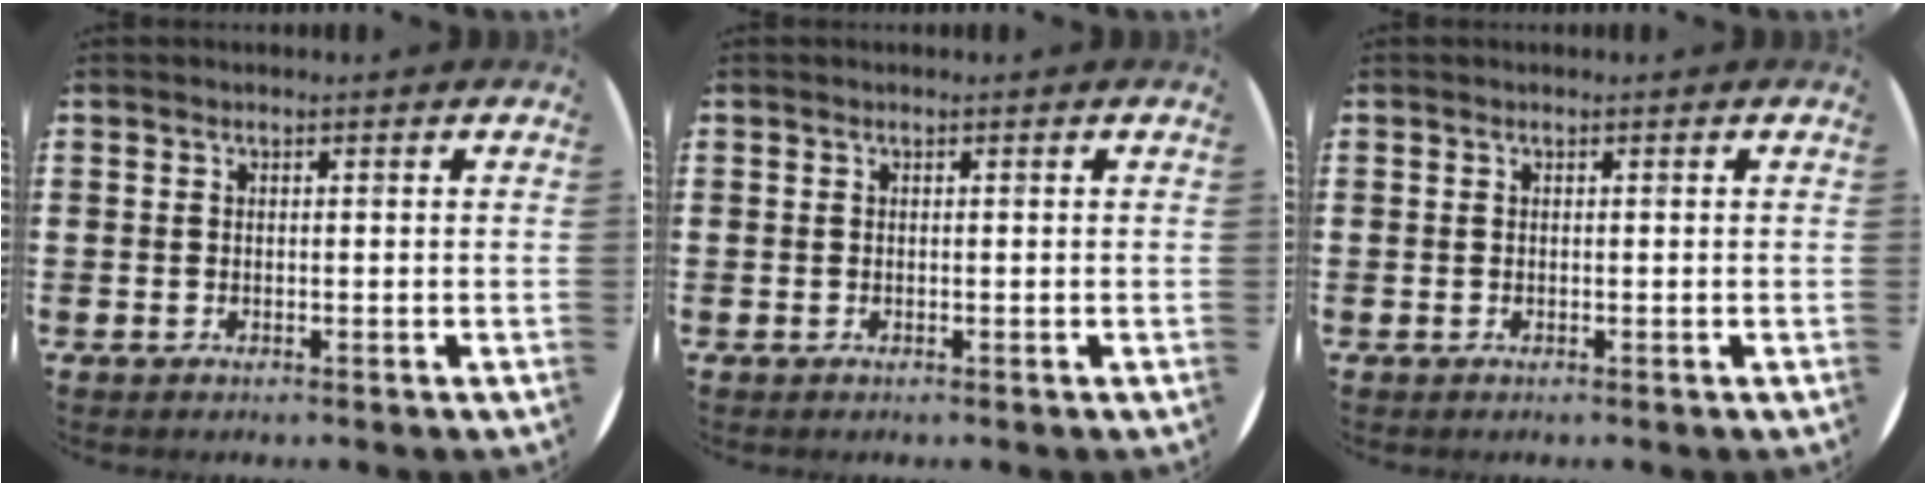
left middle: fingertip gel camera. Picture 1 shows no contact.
{"total": 0.0}
{"total": 0.0}